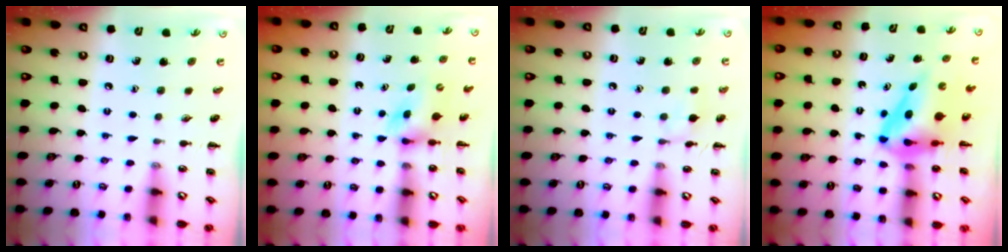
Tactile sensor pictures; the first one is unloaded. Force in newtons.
{"total": 3.1, "press": 2.7, "slide": 1.4}
{"total": 6.9, "press": 6.5, "slide": 2.2}
{"total": 5.8, "press": 5.6, "slide": 1.7}